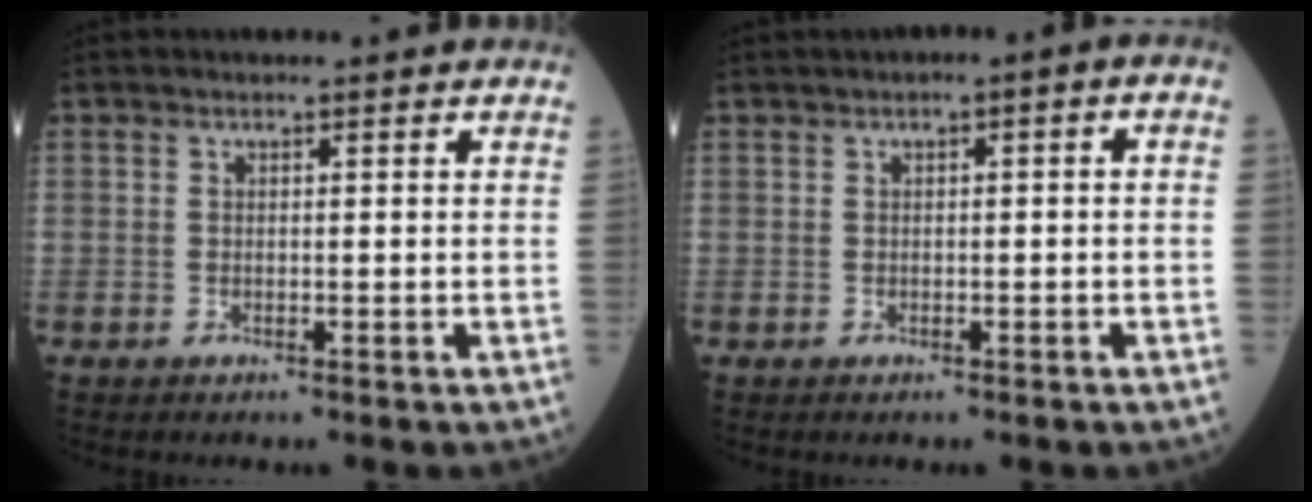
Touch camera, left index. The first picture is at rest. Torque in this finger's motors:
{"motor_torque": [0.97, -1.17, 0.28, 0.10]}